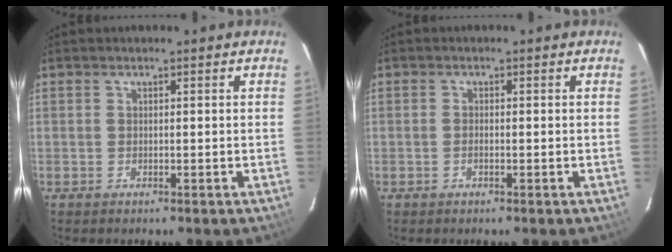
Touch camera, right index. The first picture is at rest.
{"total": 1.0, "force": [-0.5, 0.3, 0.8], "torque": [-0.018, 0.001, -0.009]}